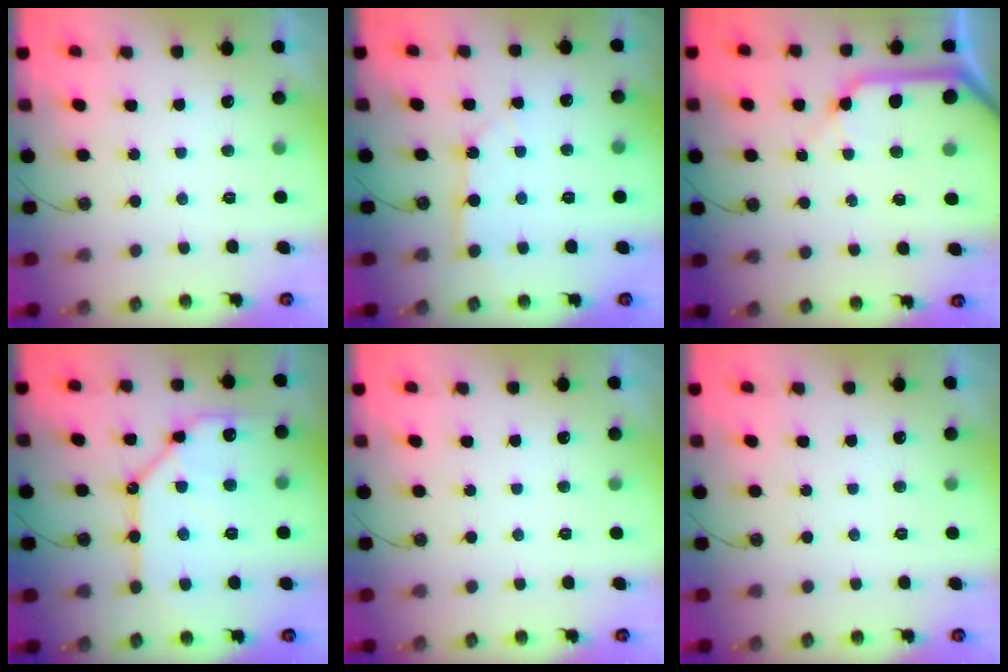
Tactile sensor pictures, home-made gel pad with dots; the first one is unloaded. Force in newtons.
{"total": 2.6, "press": 2.6, "slide": 0.4}
{"total": 13.3, "press": 13.2, "slide": 1.5}
{"total": 15.0, "press": 14.9, "slide": 1.7}
{"total": 0.0}
{"total": 0.0}